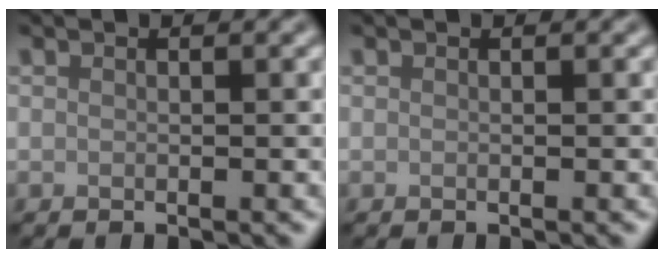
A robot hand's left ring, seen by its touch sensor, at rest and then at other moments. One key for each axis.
{"total": 0.0}